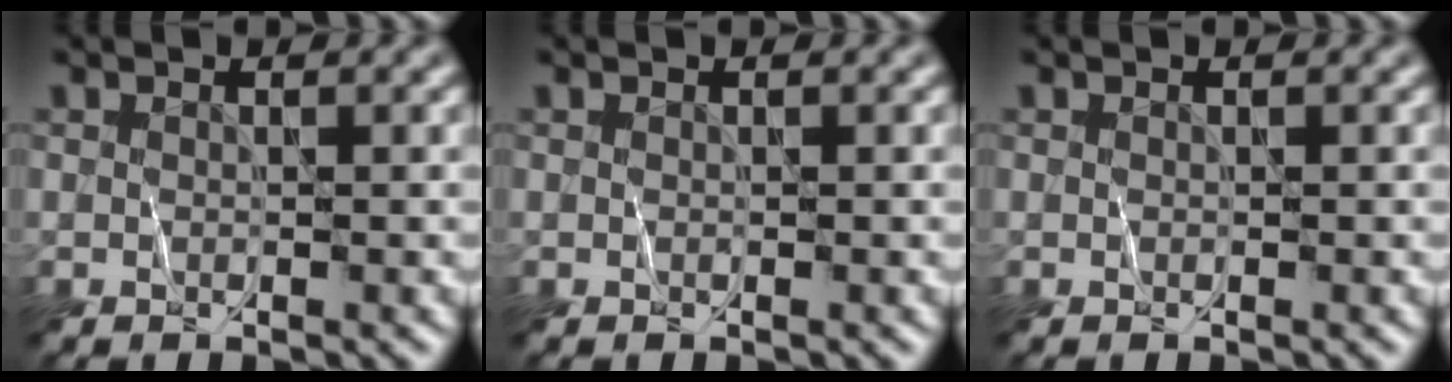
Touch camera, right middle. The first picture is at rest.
{"total": 0.0}
{"total": 0.0}